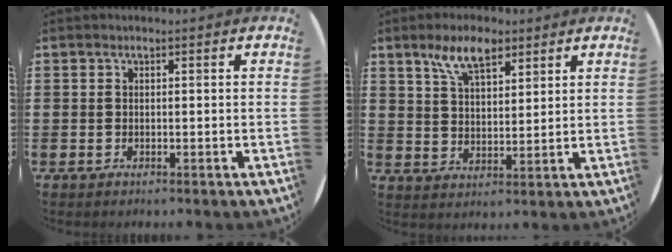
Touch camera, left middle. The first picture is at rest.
{"total": 6.9, "force": [4.7, 3.0, 4.2], "torque": [-0.078, -0.004, 0.081]}